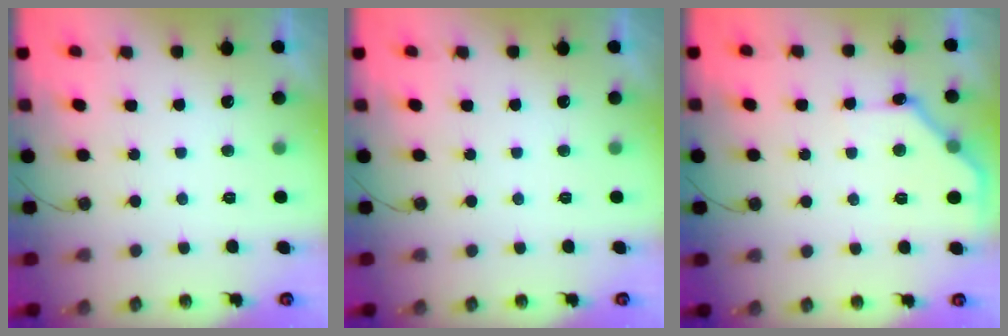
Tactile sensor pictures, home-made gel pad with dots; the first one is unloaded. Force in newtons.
{"total": 0.0}
{"total": 9.5, "press": 9.5, "slide": 0.5}